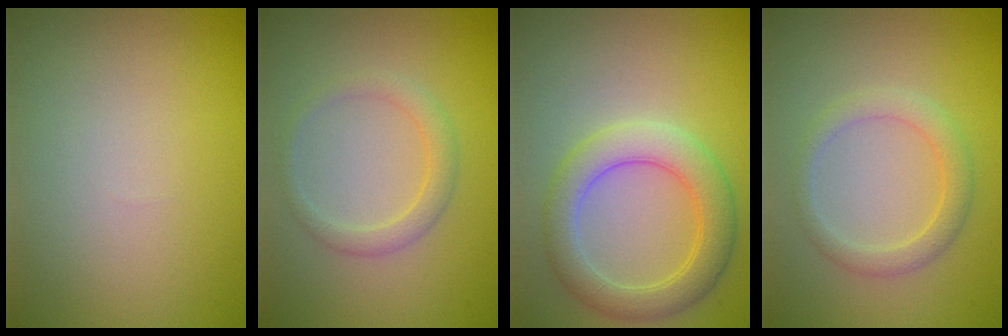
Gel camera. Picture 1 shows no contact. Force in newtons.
{"total": 1.9, "press": 1.9, "slide": 0.1}
{"total": 4.8, "press": 4.8, "slide": 0.2}
{"total": 2.4, "press": 2.4, "slide": 0.1}